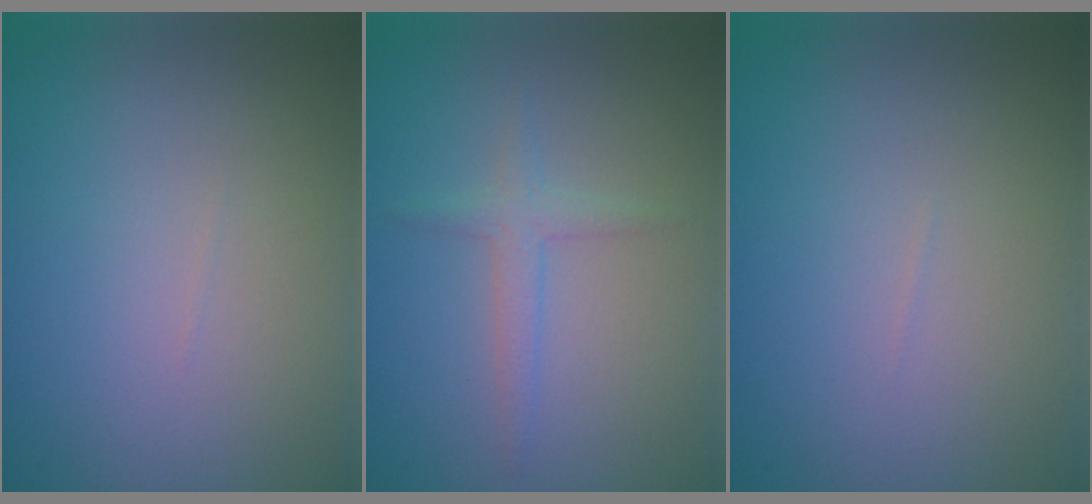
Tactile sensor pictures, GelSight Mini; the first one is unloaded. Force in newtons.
{"total": 1.6, "press": 1.6, "slide": 0.1}
{"total": 0.0}